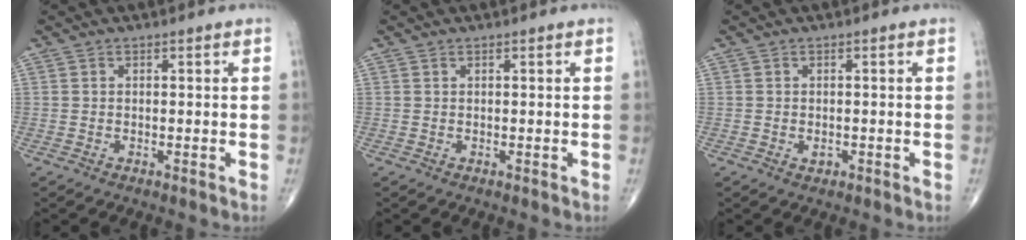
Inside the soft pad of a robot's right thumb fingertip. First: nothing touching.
{"total": 0.0}
{"total": 1.0, "force": [-0.3, 0.8, 0.6], "torque": [-0.006, 0.000, -0.004]}